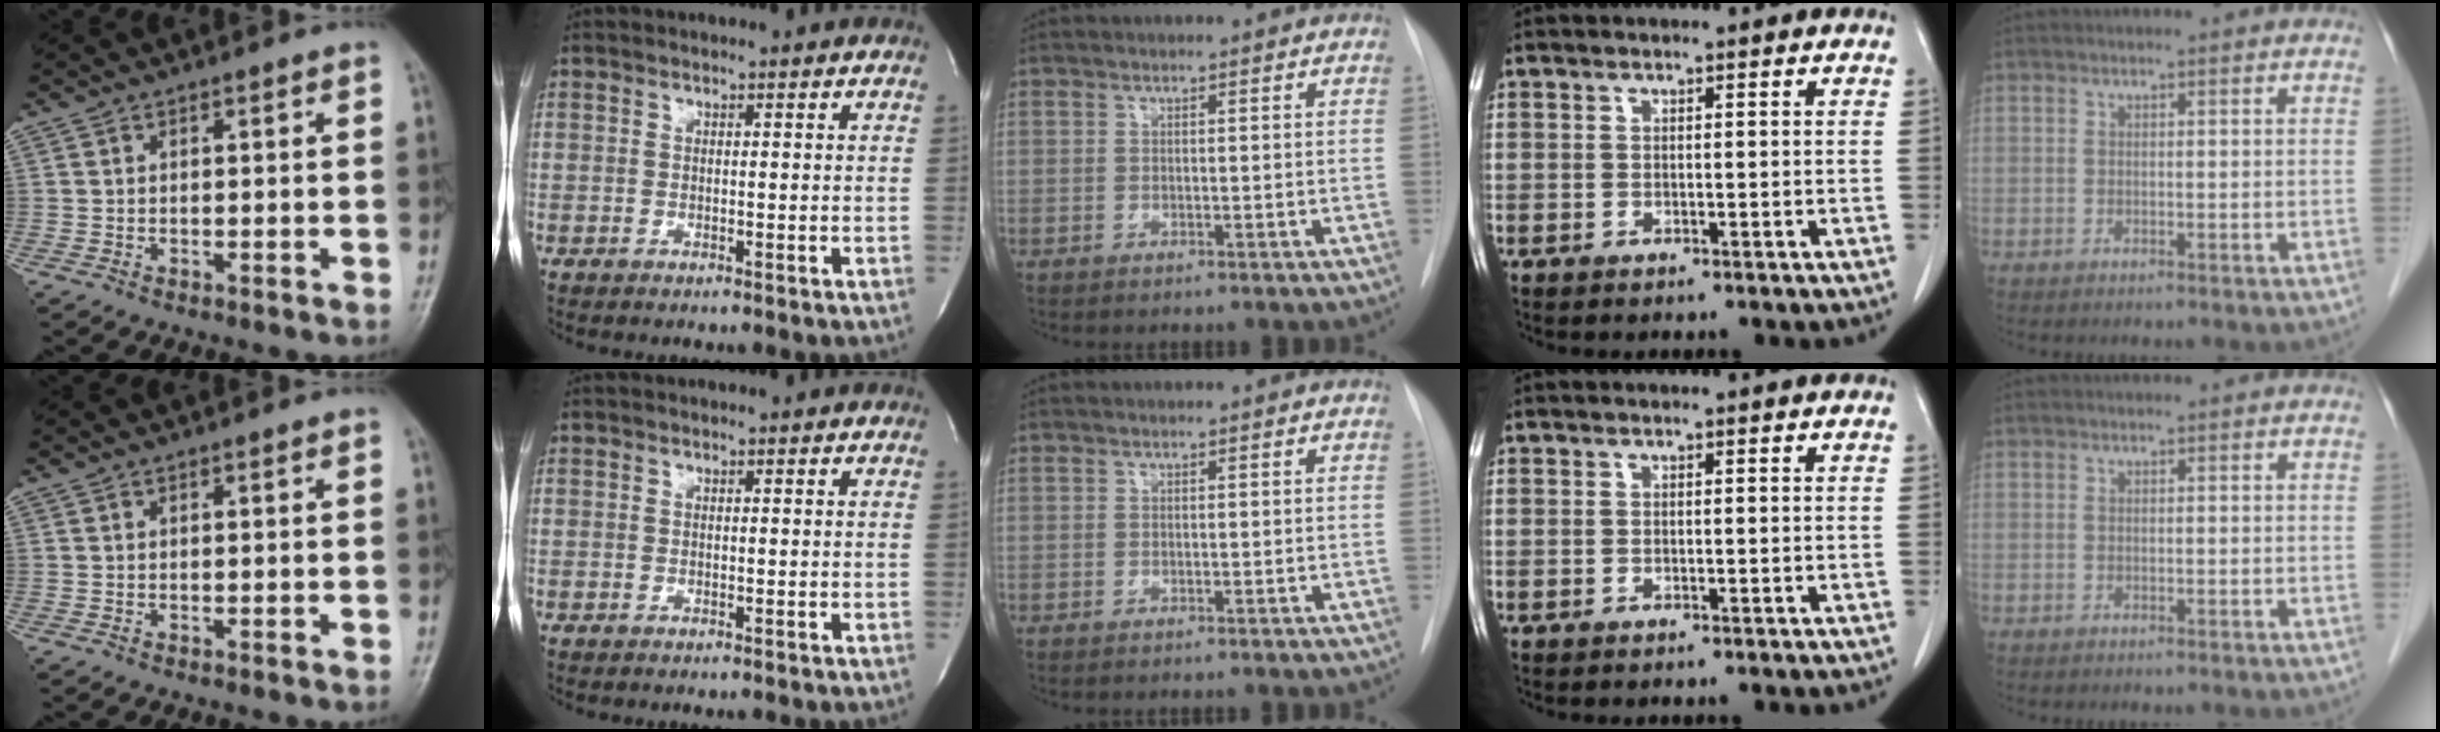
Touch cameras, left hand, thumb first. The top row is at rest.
{}